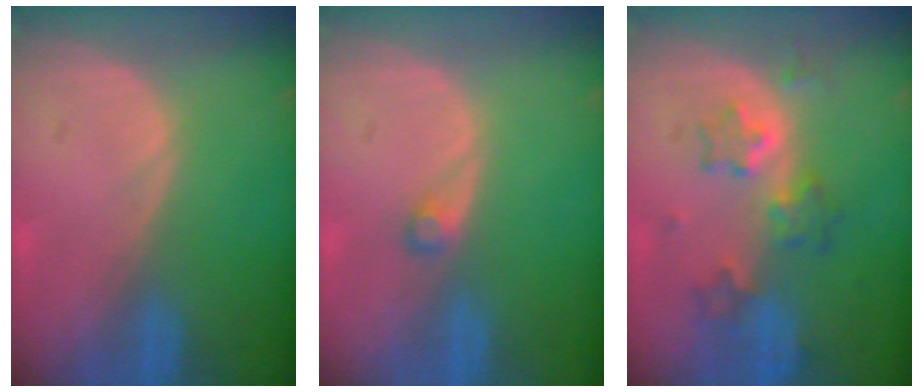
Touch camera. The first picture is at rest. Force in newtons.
{"total": 1.3, "press": 1.2, "slide": 0.3}
{"total": 6.1, "press": 5.8, "slide": 1.9}